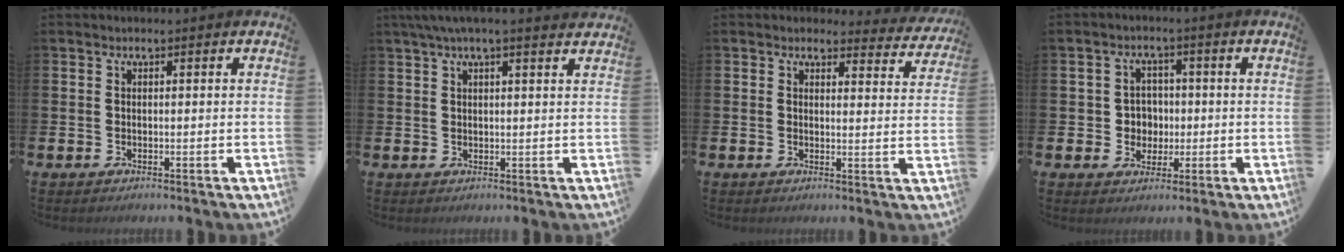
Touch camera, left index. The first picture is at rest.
{"total": 3.2, "force": [2.5, 0.1, 1.9], "torque": [-0.036, -0.006, 0.044]}
{"total": 2.6, "force": [2.4, 1.0, 0.2], "torque": [-0.007, -0.018, 0.039]}
{"total": 3.7, "force": [0.2, 3.6, 0.7], "torque": [-0.022, 0.007, -0.004]}